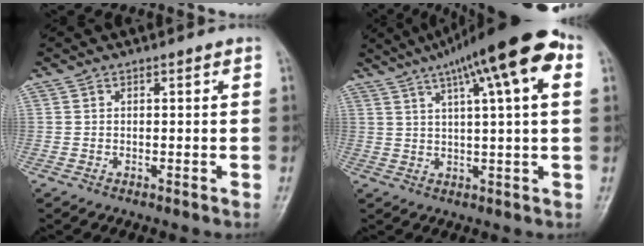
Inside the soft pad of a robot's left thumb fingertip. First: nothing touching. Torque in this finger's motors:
{"motor_torque": [0.66, 0.86, 1.77, -1.00, 0.34]}